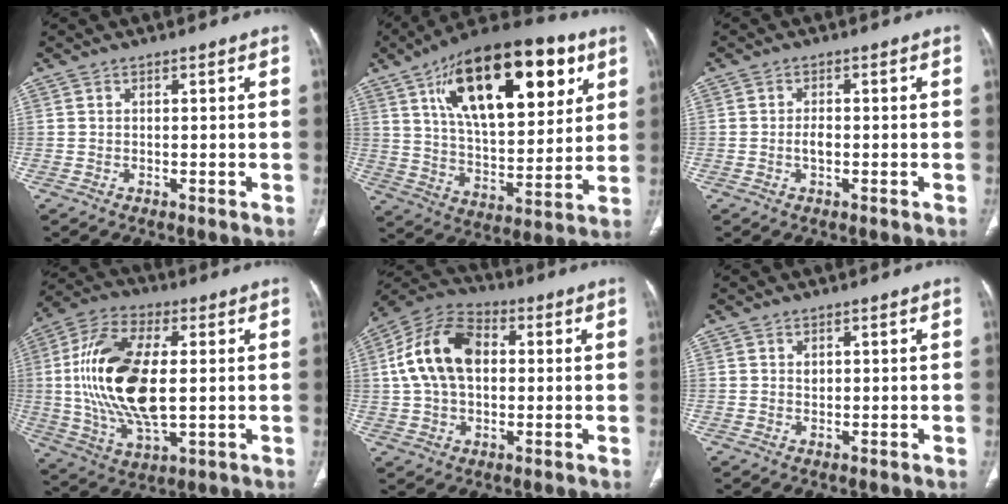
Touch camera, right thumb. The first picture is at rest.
{"total": 28.4, "force": [12.4, 12.9, 22.1], "torque": [-0.322, -0.020, 0.203]}
{"total": 1.9, "force": [-0.4, 1.0, 1.6], "torque": [-0.029, 0.003, -0.008]}
{"total": 20.4, "force": [1.2, 9.9, 17.8], "torque": [-0.359, -0.001, 0.025]}
{"total": 14.9, "force": [2.0, 9.7, 11.1], "torque": [-0.198, 0.025, 0.027]}
{"total": 1.0, "force": [0.4, 0.8, 0.5], "torque": [-0.002, 0.000, 0.007]}